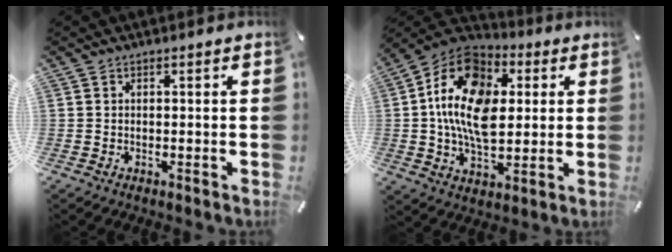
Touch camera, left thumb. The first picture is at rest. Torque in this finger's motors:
{"motor_torque": [2.10, 2.90, 1.62, -1.15, 0.66]}